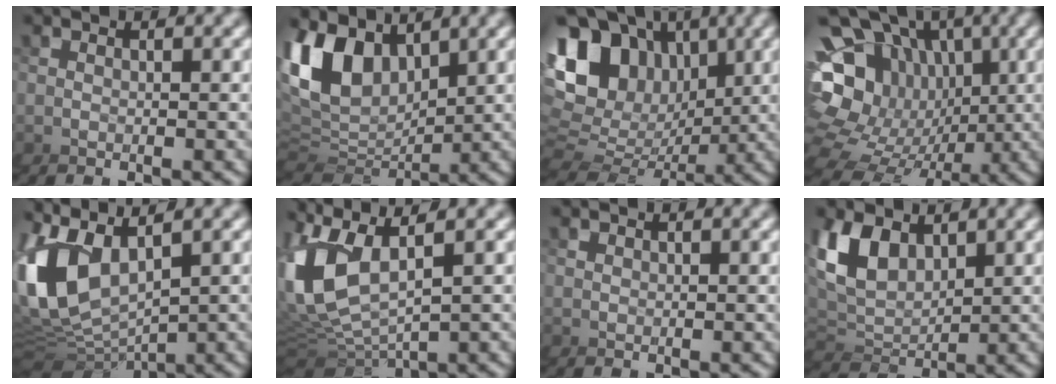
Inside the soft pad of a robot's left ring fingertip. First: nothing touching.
{"total": 5.3, "force": [2.9, 3.9, 1.9], "torque": [-0.072, 0.011, 0.040]}
{"total": 8.7, "force": [3.3, 7.0, 4.1], "torque": [-0.092, 0.020, 0.035]}
{"total": 9.8, "force": [-0.7, 7.7, 6.0], "torque": [-0.130, -0.019, -0.013]}
{"total": 4.8, "force": [0.1, 3.6, 3.2], "torque": [-0.128, -0.003, -0.005]}
{"total": 3.8, "force": [0.4, 2.8, 2.6], "torque": [-0.124, -0.003, 0.002]}
{"total": 0.8, "force": [0.5, 0.3, -0.6], "torque": [0.008, -0.003, 0.008]}
{"total": 3.4, "force": [2.6, 1.8, -1.2], "torque": [-0.029, 0.007, 0.031]}